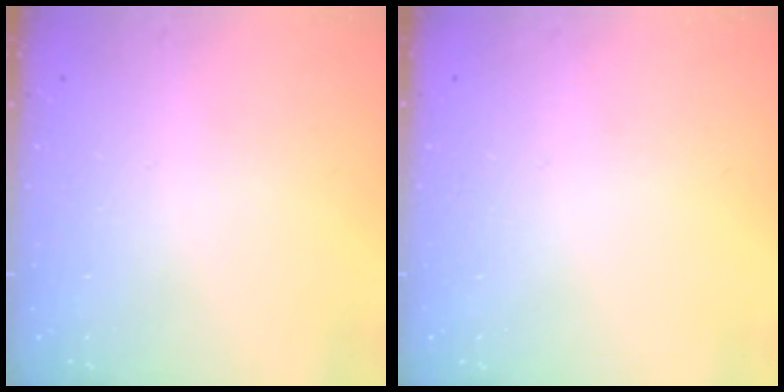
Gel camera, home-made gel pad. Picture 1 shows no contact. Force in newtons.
{"total": 0.0}